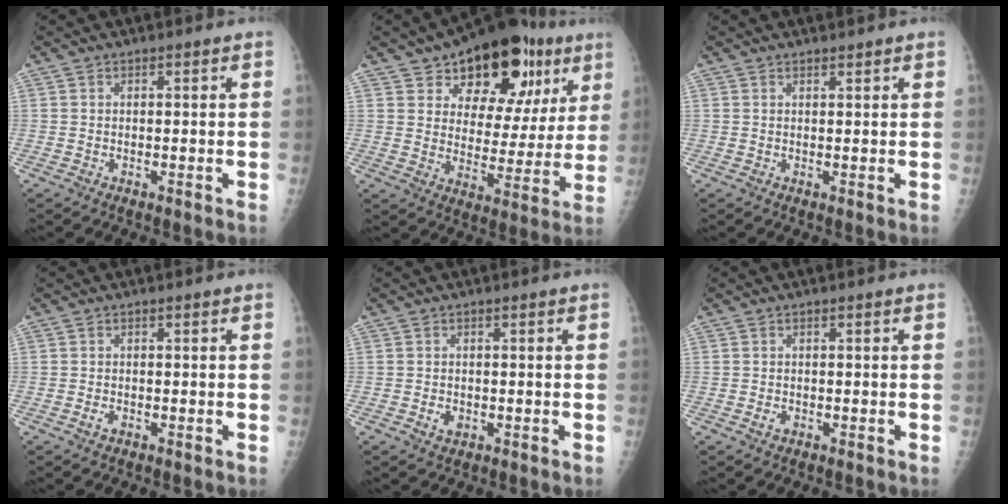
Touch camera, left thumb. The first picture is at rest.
{"total": 21.6, "force": [11.4, 12.0, 13.9], "torque": [-0.145, -0.021, 0.166]}
{"total": 0.7, "force": [0.7, 0.1, 0.2], "torque": [-0.003, -0.006, 0.012]}
{"total": 1.1, "force": [-0.5, 0.7, 0.7], "torque": [-0.013, 0.001, -0.010]}
{"total": 2.0, "force": [-0.6, 1.5, 1.2], "torque": [-0.013, 0.002, -0.005]}
{"total": 1.2, "force": [-0.4, 0.9, 0.7], "torque": [-0.009, 0.001, -0.007]}